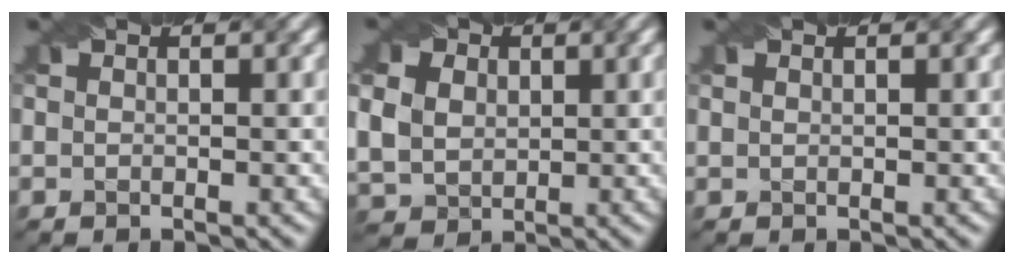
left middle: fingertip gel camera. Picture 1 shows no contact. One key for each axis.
{"total": 9.0, "fx": 3.0, "fy": 7.0, "fz": 4.8, "tx": -0.109, "ty": 0.028, "tz": 0.040}
{"total": 0.8, "fx": 0.7, "fy": 0.3, "fz": 0.5, "tx": -0.006, "ty": -0.004, "tz": 0.008}